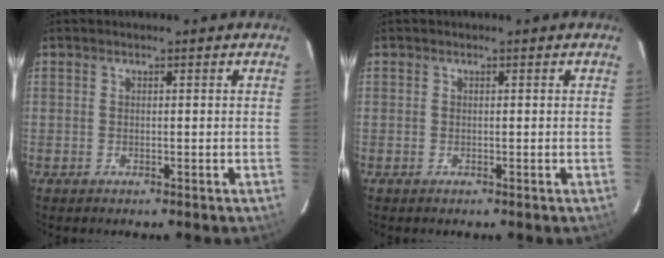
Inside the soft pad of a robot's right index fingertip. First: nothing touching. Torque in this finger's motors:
{"motor_torque": [-0.01, 0.01, 0.04, 0.00]}